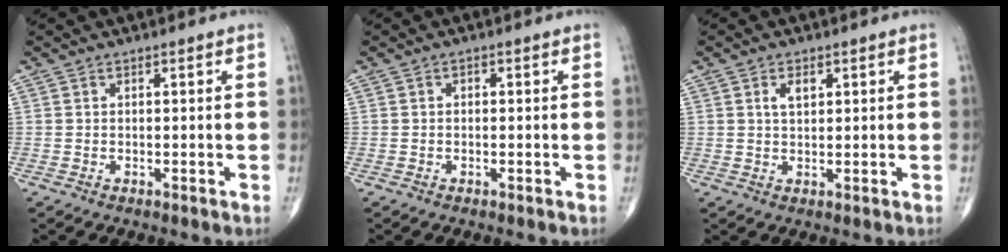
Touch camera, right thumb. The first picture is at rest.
{"total": 0.6, "force": [0.0, 0.4, 0.4], "torque": [0.000, 0.003, -0.003]}
{"total": 2.9, "force": [1.1, 1.6, 2.2], "torque": [-0.033, -0.001, 0.019]}